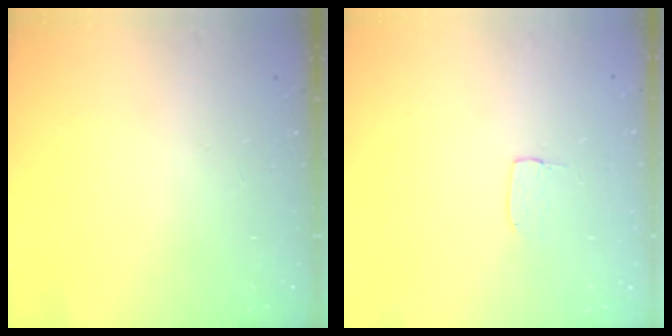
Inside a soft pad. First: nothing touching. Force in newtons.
{"total": 2.9, "press": 2.9, "slide": 0.2}